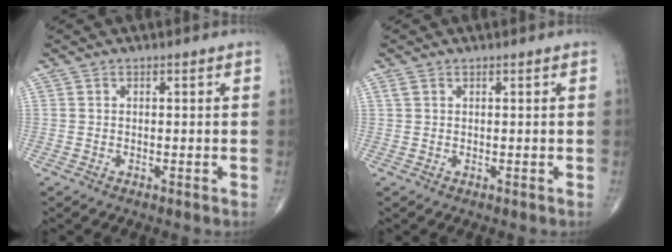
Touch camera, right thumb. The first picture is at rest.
{"total": 0.8, "force": [0.5, 0.4, 0.5], "torque": [-0.014, 0.011, 0.013]}